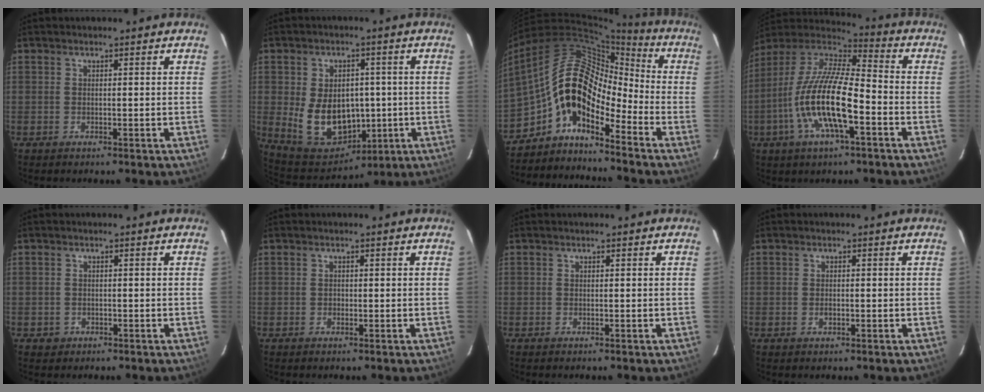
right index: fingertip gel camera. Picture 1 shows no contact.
{"total": 14.8, "force": [-1.3, 10.9, 9.9], "torque": [-0.210, -0.003, 0.010]}
{"total": 12.6, "force": [-6.8, 6.3, 8.5], "torque": [-0.125, 0.023, -0.146]}
{"total": 18.6, "force": [-6.2, 5.4, 16.7], "torque": [-0.324, -0.016, -0.123]}
{"total": 2.1, "force": [-0.6, 2.0, 0.2], "torque": [-0.003, 0.006, -0.005]}
{"total": 0.5, "force": [-0.2, 0.5, 0.0], "torque": [0.003, 0.000, -0.001]}
{"total": 0.0}
{"total": 1.1, "force": [-0.3, 0.8, 0.6], "torque": [-0.010, 0.002, -0.005]}